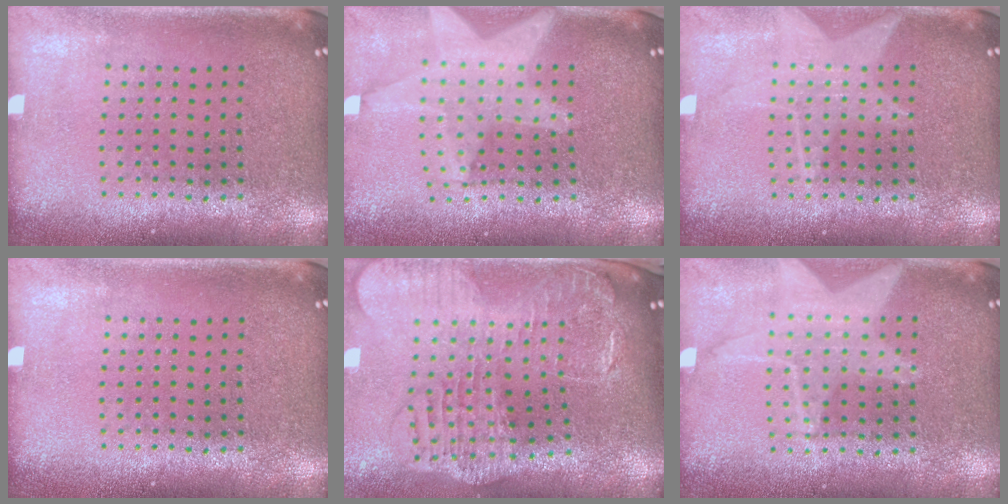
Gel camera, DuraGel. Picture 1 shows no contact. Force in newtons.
{"total": 1.9, "press": 1.6, "slide": 1.0}
{"total": 1.8, "press": 1.8, "slide": 0.3}
{"total": 0.0}
{"total": 2.7, "press": 2.3, "slide": 1.4}
{"total": 1.5, "press": 1.4, "slide": 0.5}